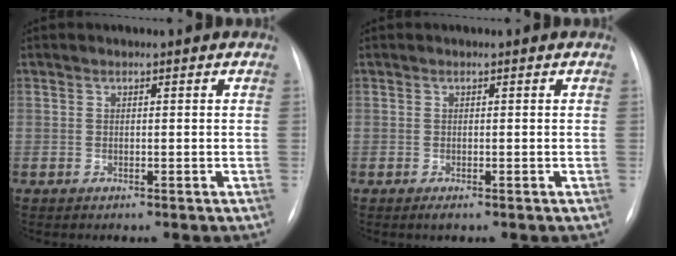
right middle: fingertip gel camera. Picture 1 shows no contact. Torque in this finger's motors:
{"motor_torque": [0.27, -0.22, 0.00, 0.02]}